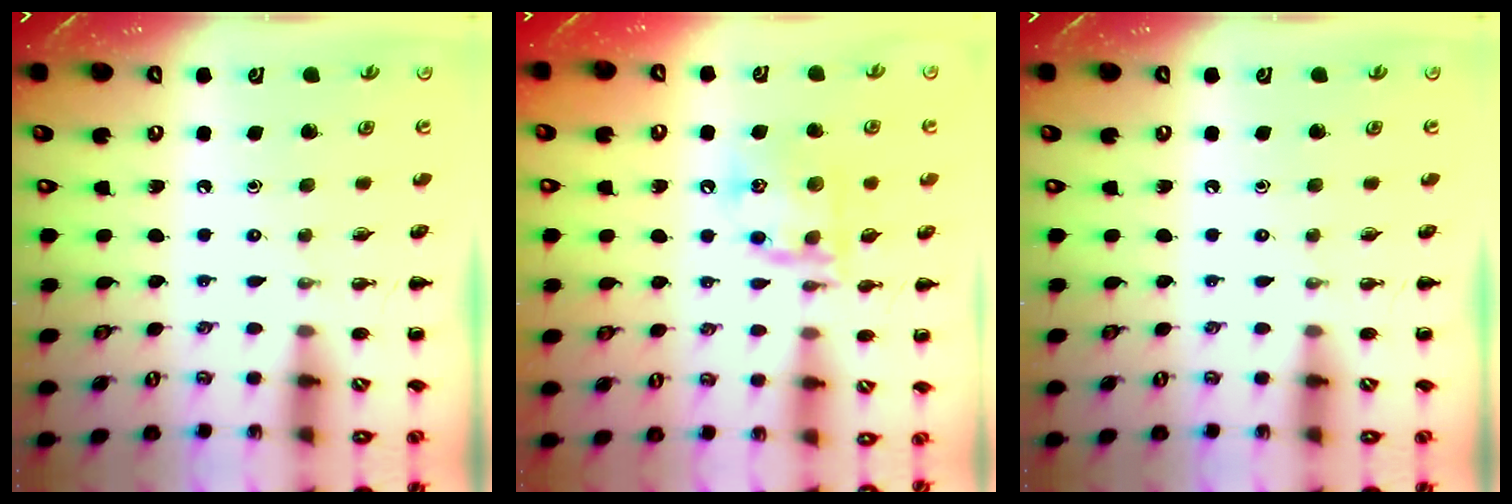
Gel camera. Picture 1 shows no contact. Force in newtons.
{"total": 15.4, "press": 15.3, "slide": 2.0}
{"total": 0.0}